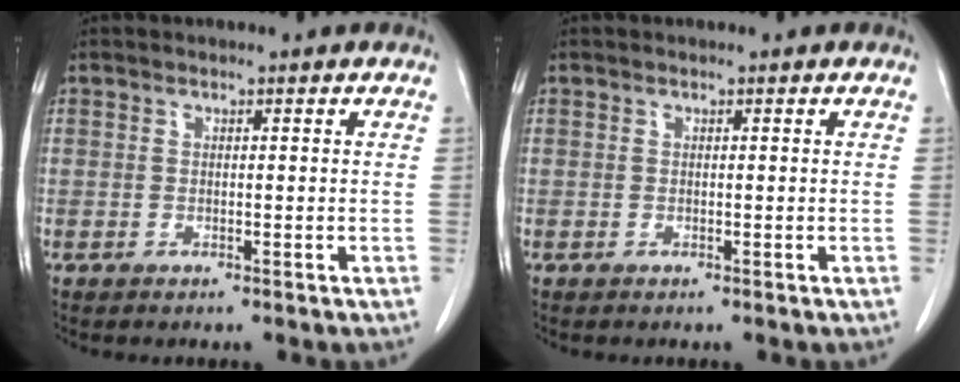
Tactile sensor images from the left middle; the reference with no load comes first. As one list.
[{"total": 0.0}]